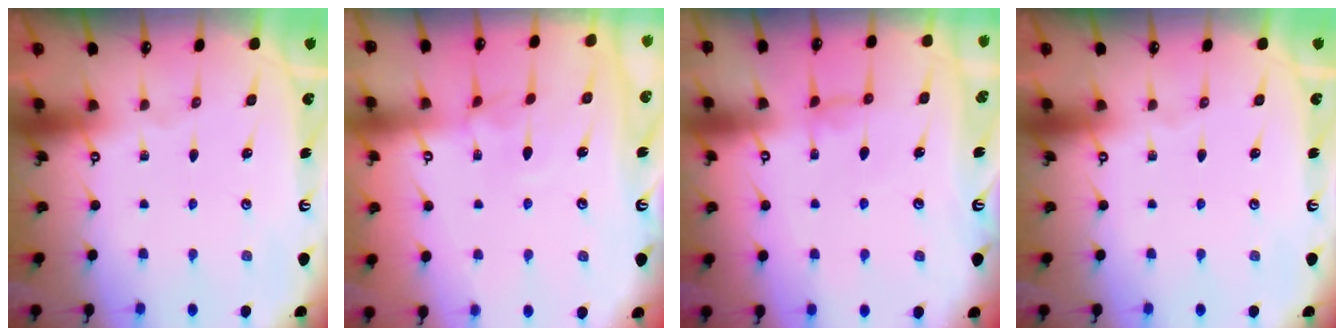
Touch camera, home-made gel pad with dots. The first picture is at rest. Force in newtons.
{"total": 4.0, "press": 4.0, "slide": 0.2}
{"total": 1.5, "press": 1.4, "slide": 0.6}
{"total": 0.0}